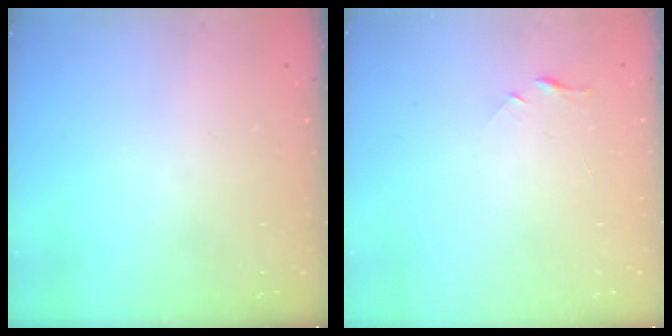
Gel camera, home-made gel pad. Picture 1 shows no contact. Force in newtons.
{"total": 2.8, "press": 2.7, "slide": 0.4}